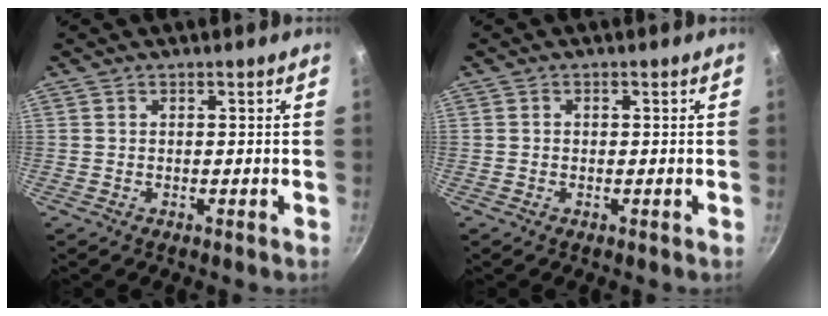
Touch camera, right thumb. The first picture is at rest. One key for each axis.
{"total": 0.5, "fx": -0.1, "fy": 0.5, "fz": 0.2, "tx": -0.002, "ty": 0.003, "tz": -0.002}